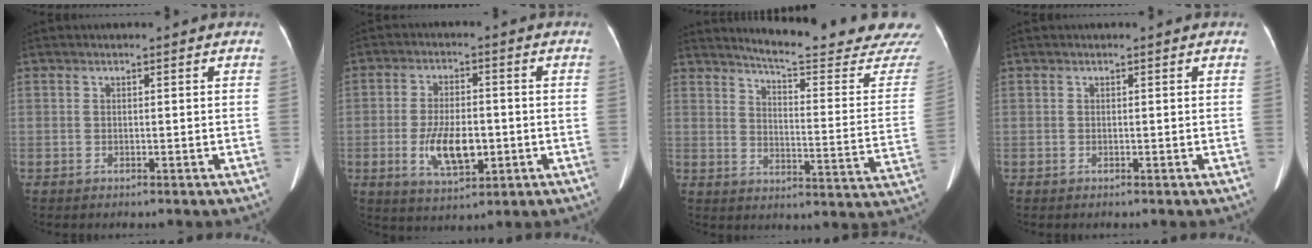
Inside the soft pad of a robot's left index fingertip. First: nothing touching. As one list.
[{"total": 8.3, "force": [-2.0, 3.6, 7.2], "torque": [-0.143, -0.002, -0.028]}, {"total": 21.6, "force": [20.7, -0.5, 6.1], "torque": [-0.090, -0.127, 0.245]}, {"total": 0.0}]